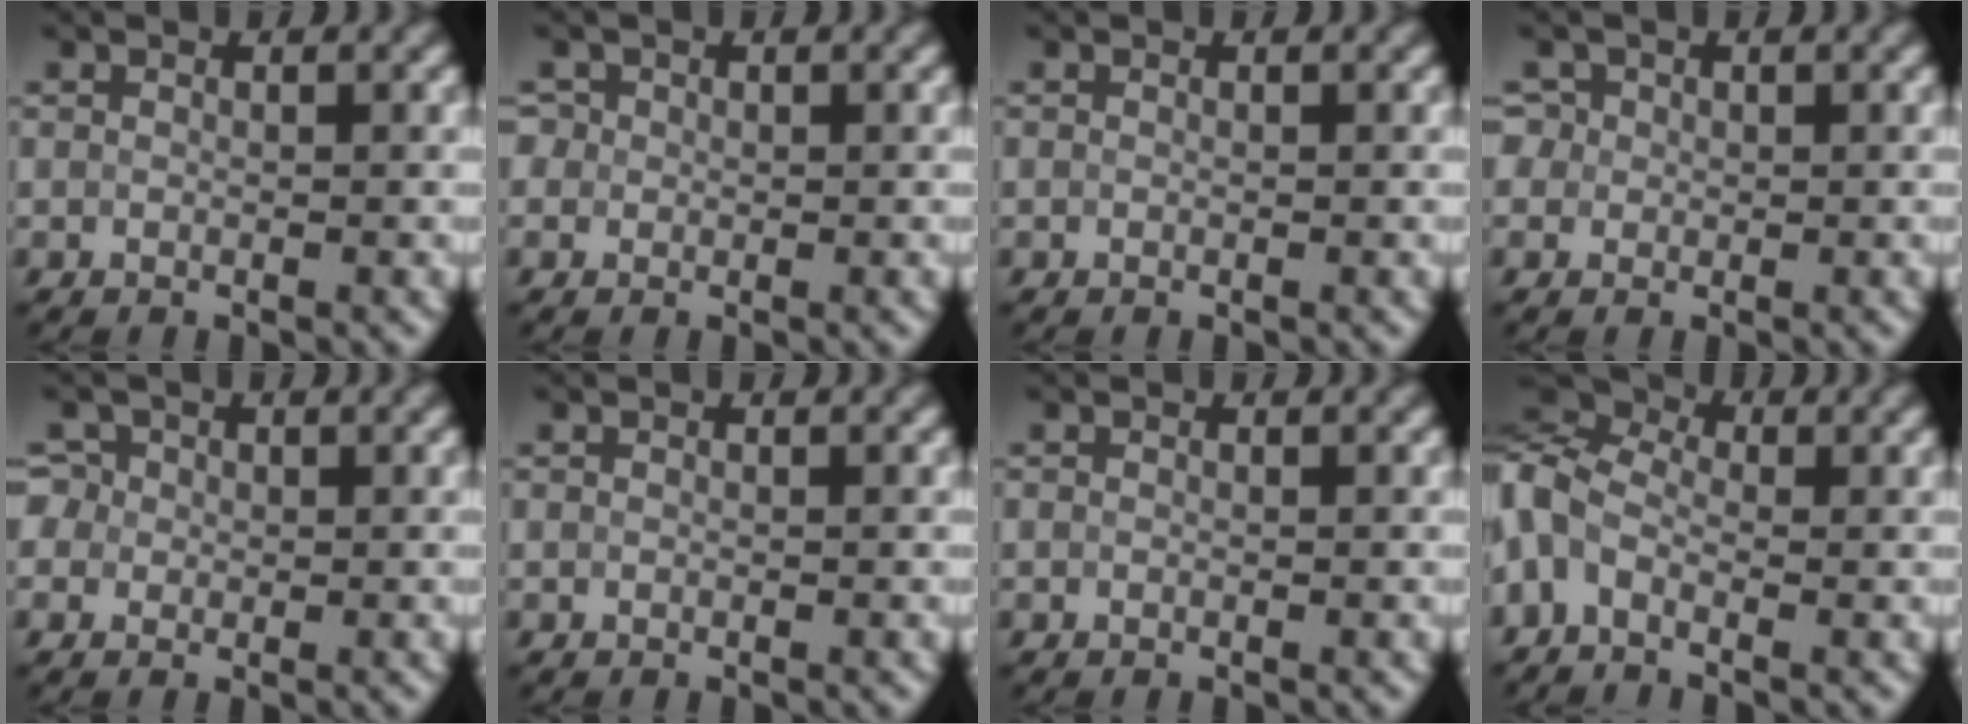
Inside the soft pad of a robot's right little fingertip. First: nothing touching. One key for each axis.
{"total": 1.5, "fx": 0.5, "fy": 1.3, "fz": 0.4, "tx": -0.005, "ty": 0.006, "tz": 0.001}
{"total": 0.0}
{"total": 2.6, "fx": 1.0, "fy": 2.3, "fz": 0.9, "tx": -0.010, "ty": 0.017, "tz": 0.010}
{"total": 3.0, "fx": 0.8, "fy": 2.7, "fz": 1.1, "tx": -0.009, "ty": 0.024, "tz": -0.004}
{"total": 0.0}
{"total": 0.0}
{"total": 6.3, "fx": -1.1, "fy": 3.8, "fz": 4.9, "tx": -0.122, "ty": 0.011, "tz": -0.039}